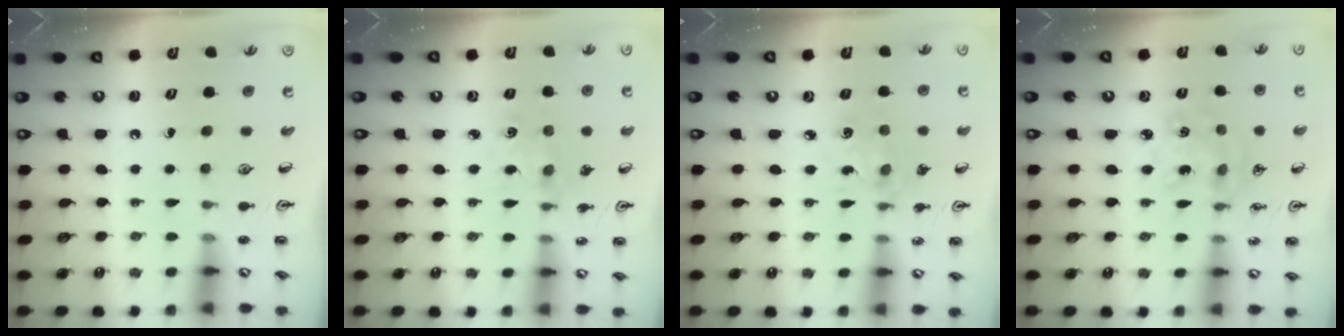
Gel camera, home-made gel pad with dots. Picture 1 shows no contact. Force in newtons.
{"total": 1.1, "press": 1.1, "slide": 0.3}
{"total": 2.8, "press": 2.7, "slide": 0.7}
{"total": 3.5, "press": 3.4, "slide": 0.3}